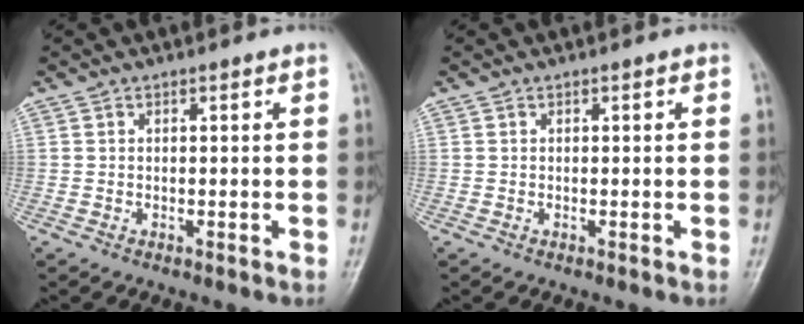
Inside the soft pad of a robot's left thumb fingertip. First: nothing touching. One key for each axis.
{"total": 0.0}